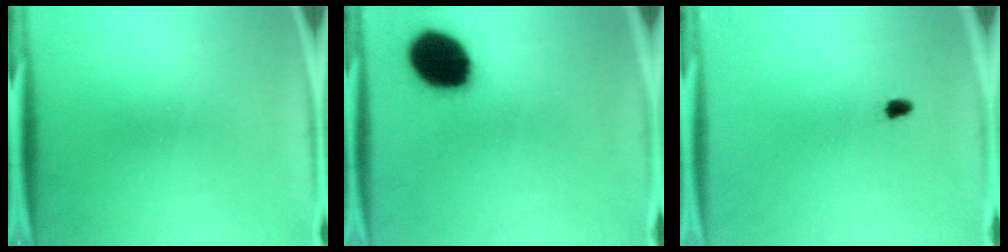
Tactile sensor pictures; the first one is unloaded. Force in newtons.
{"total": 18.8}
{"total": 1.3}